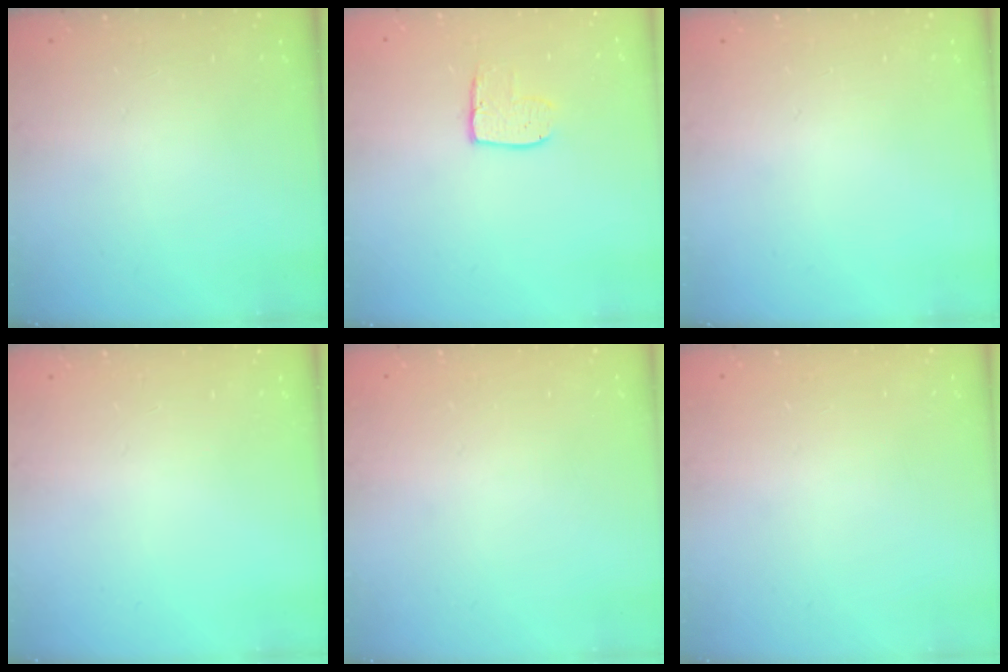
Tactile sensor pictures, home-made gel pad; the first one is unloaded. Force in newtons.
{"total": 8.4, "press": 8.4, "slide": 0.3}
{"total": 0.0}
{"total": 0.0}
{"total": 0.0}
{"total": 0.0}